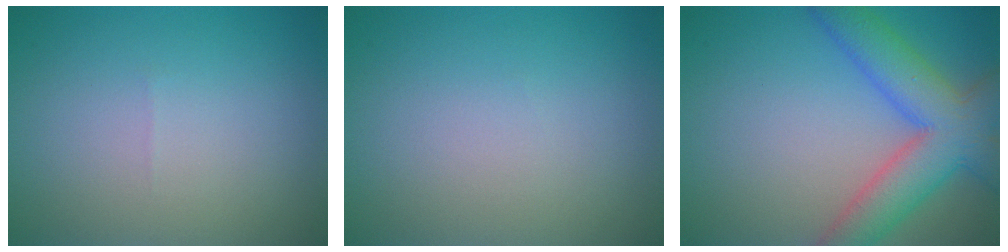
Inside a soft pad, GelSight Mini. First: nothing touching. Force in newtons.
{"total": 0.0}
{"total": 7.7, "press": 7.7, "slide": 0.3}